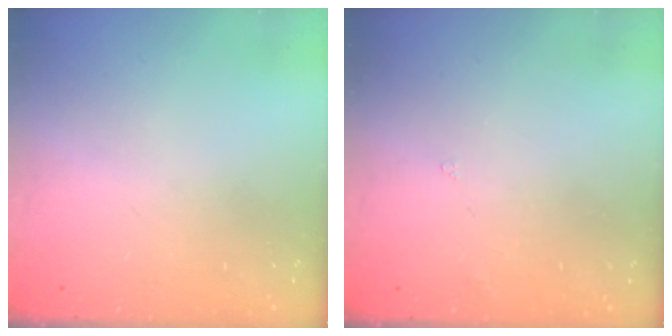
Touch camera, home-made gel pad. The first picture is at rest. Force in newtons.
{"total": 2.3, "press": 2.3, "slide": 0.5}